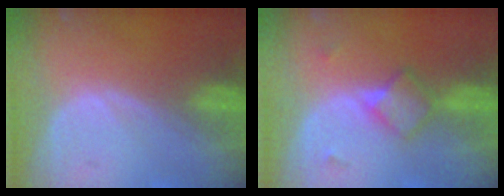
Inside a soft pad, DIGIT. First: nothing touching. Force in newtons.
{"total": 4.8, "press": 4.2, "slide": 2.2}